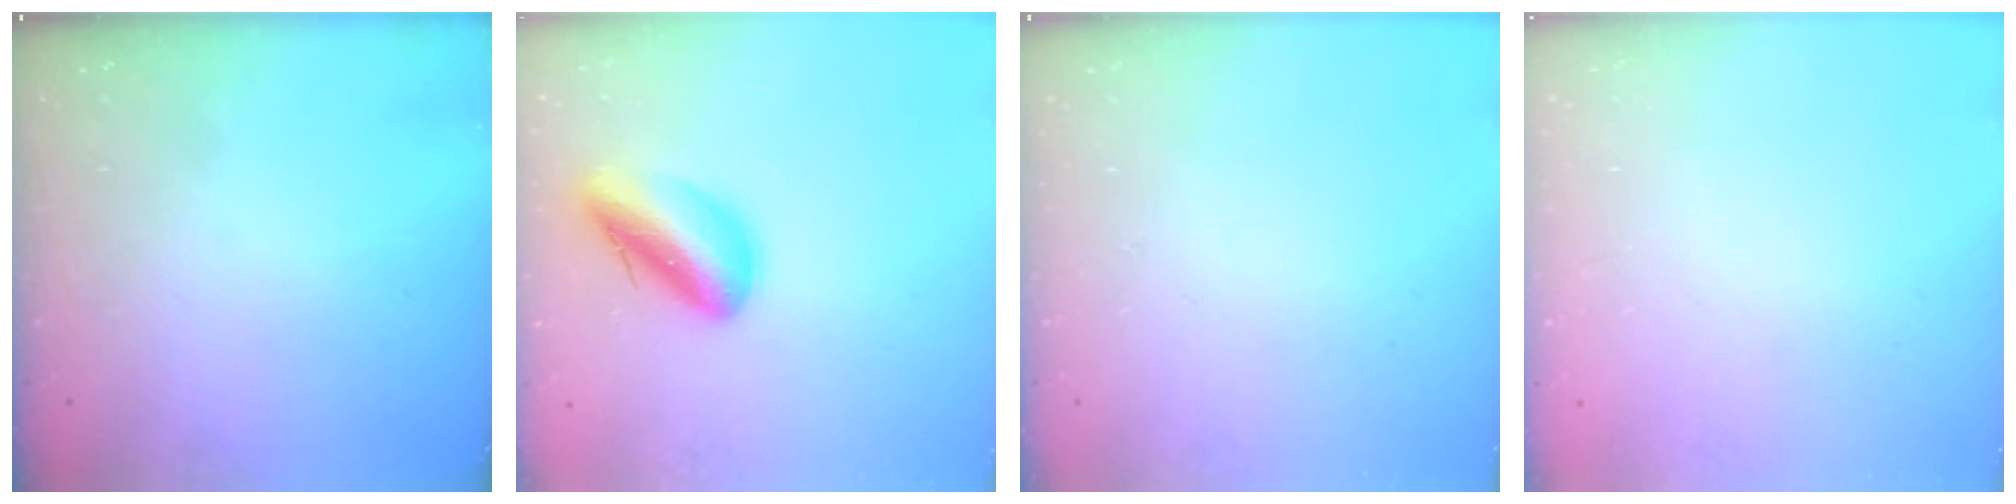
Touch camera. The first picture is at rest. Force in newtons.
{"total": 13.0, "press": 12.4, "slide": 4.0}
{"total": 0.0}
{"total": 2.2, "press": 2.2, "slide": 0.1}